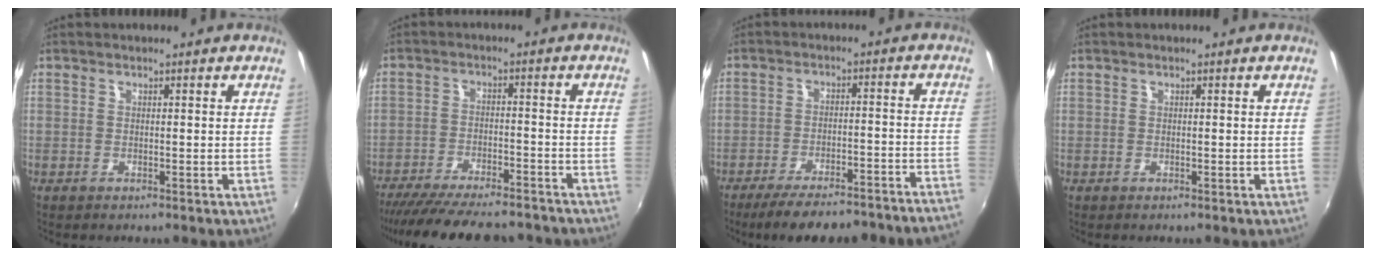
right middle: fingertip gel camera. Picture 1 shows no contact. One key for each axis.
{"total": 18.5, "fx": -16.1, "fy": 4.4, "fz": 8.1, "tx": -0.162, "ty": -0.027, "tz": -0.233}
{"total": 15.3, "fx": -13.5, "fy": 0.1, "fz": 7.2, "tx": -0.126, "ty": -0.021, "tz": -0.184}
{"total": 0.0}